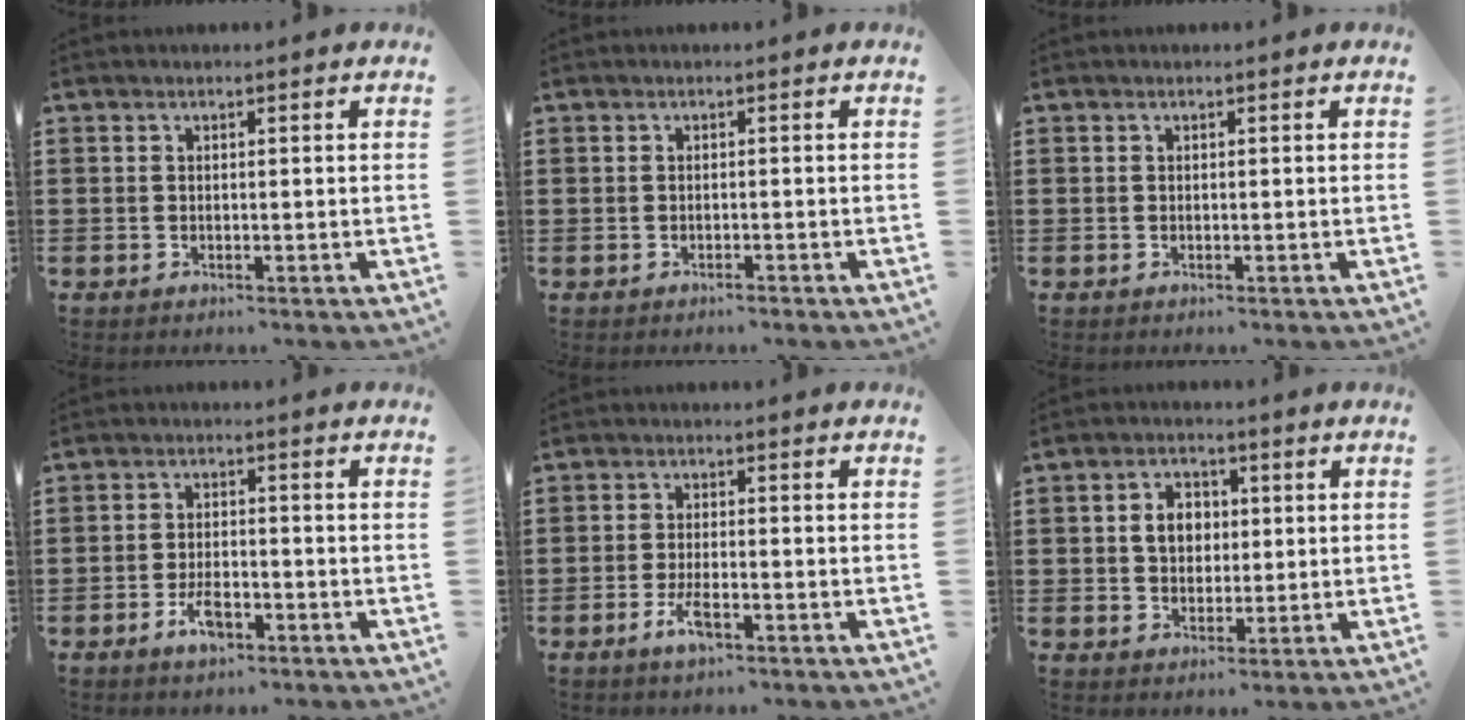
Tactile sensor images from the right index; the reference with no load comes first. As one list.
[{"total": 0.6, "force": [-0.6, 0.1, 0.0], "torque": [-0.002, 0.000, -0.014]}, {"total": 0.0}, {"total": 4.3, "force": [-2.1, 1.9, 3.3], "torque": [-0.068, 0.002, -0.042]}, {"total": 3.7, "force": [-1.8, 1.1, 3.1], "torque": [-0.070, -0.006, -0.038]}, {"total": 4.7, "force": [0.5, 3.7, 2.9], "torque": [-0.060, 0.011, 0.003]}]